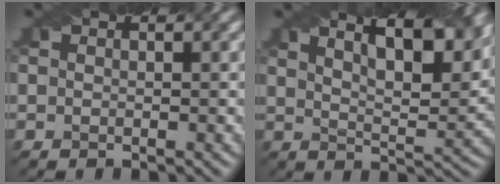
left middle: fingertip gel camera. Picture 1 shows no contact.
{"total": 11.2, "force": [7.2, 3.7, 7.8], "torque": [-0.091, 0.033, 0.077]}